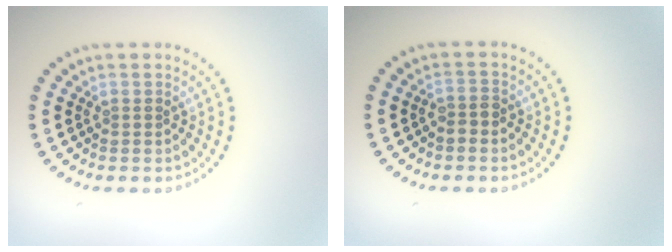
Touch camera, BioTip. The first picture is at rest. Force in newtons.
{"total": 1.3, "press": 1.2, "slide": 0.6}